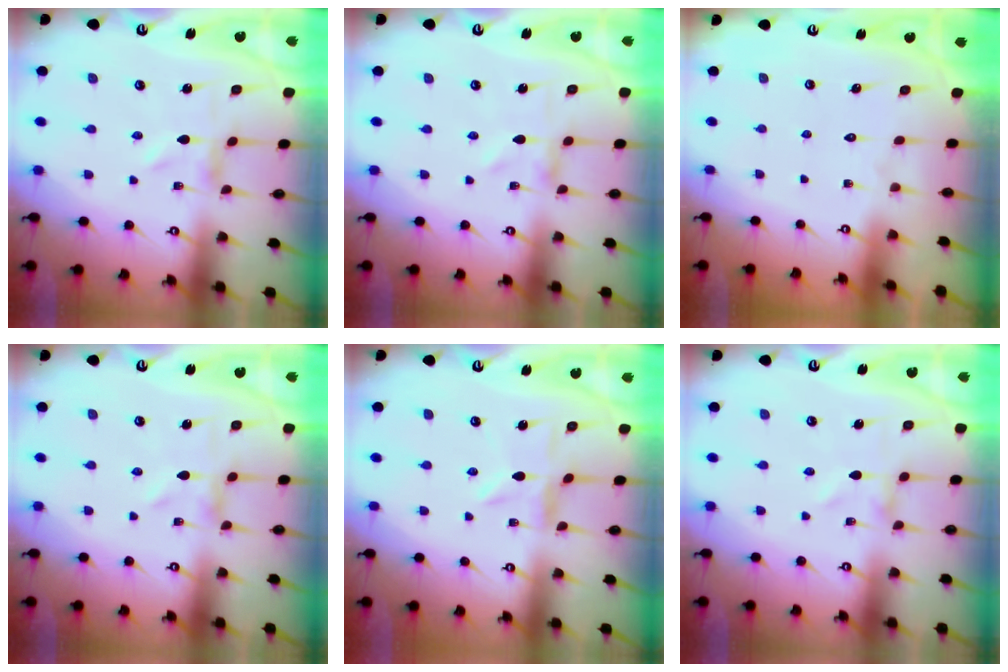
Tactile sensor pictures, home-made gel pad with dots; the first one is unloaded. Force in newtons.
{"total": 0.0}
{"total": 1.6, "press": 1.6, "slide": 0.1}
{"total": 0.0}
{"total": 1.7, "press": 1.7, "slide": 0.2}
{"total": 0.8, "press": 0.8, "slide": 0.1}